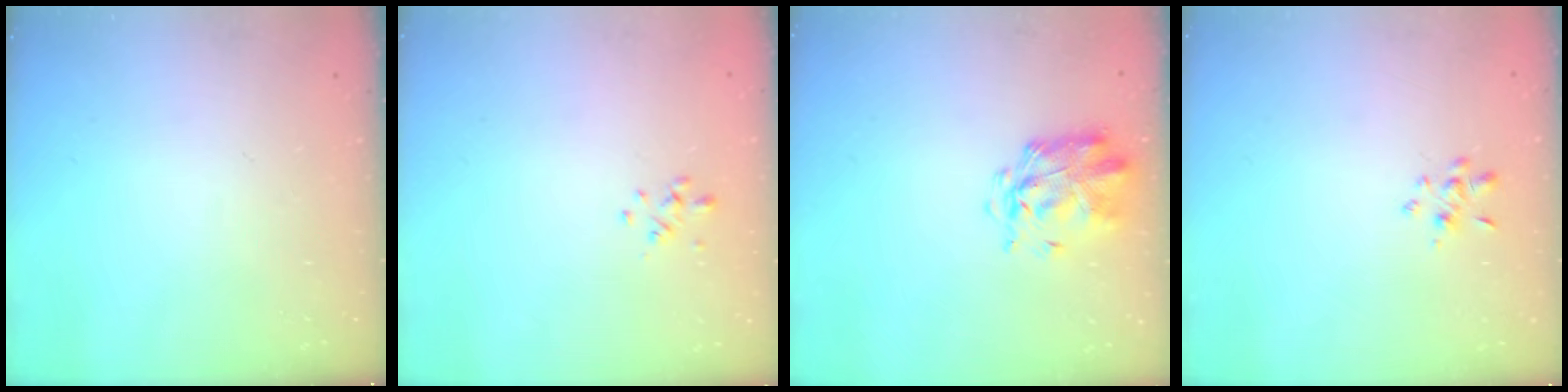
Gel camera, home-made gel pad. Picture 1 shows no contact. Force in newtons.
{"total": 1.0, "press": 0.7, "slide": 0.6}
{"total": 2.8, "press": 2.7, "slide": 0.6}
{"total": 2.3, "press": 2.2, "slide": 0.7}